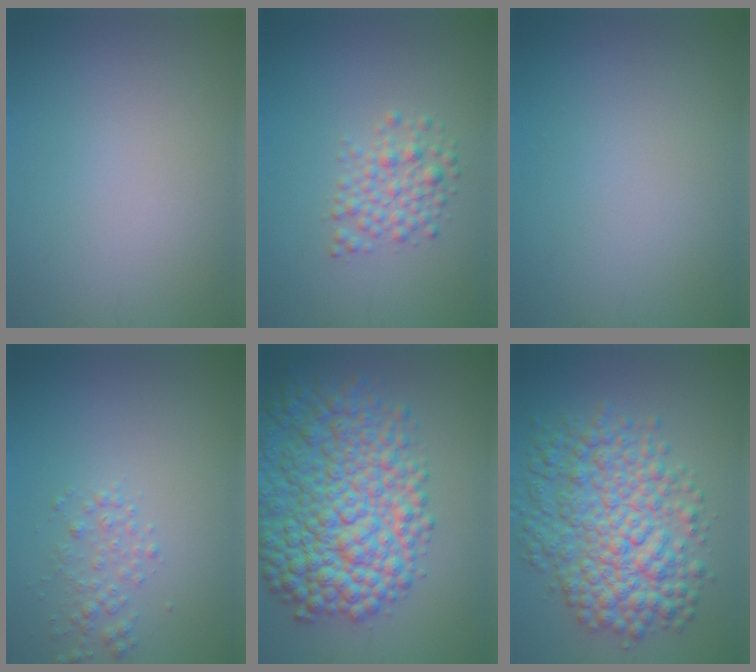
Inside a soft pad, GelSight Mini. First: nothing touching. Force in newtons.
{"total": 2.7, "press": 2.7, "slide": 0.1}
{"total": 0.0}
{"total": 1.9, "press": 1.9, "slide": 0.1}
{"total": 11.4, "press": 11.4, "slide": 0.3}
{"total": 8.8, "press": 8.8, "slide": 0.1}